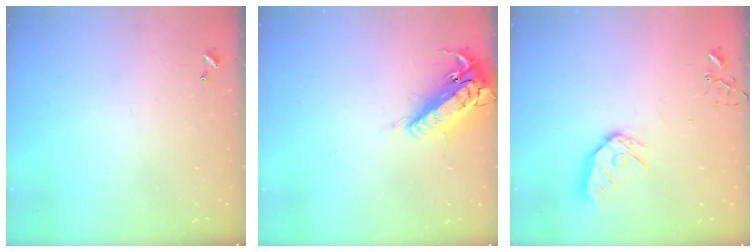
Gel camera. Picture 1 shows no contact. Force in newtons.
{"total": 17.6, "press": 17.3, "slide": 3.4}
{"total": 11.3, "press": 11.2, "slide": 1.3}